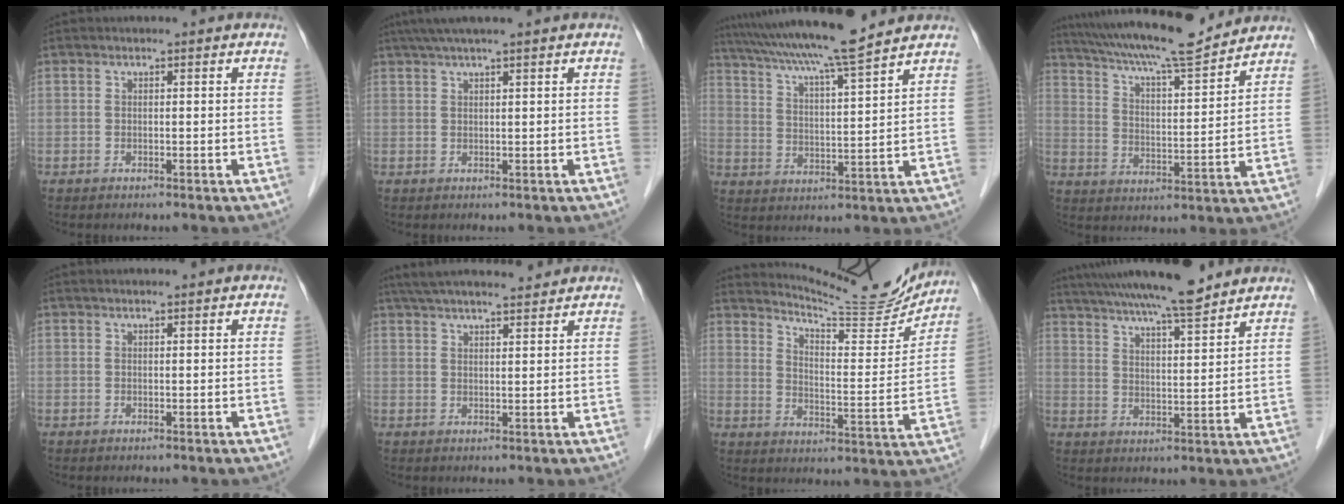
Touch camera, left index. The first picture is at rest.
{"total": 5.3, "force": [4.2, -0.6, 3.3], "torque": [-0.053, 0.034, 0.072]}
{"total": 15.2, "force": [13.2, -0.7, 7.5], "torque": [-0.135, 0.011, 0.204]}
{"total": 16.9, "force": [15.3, 1.1, 7.2], "torque": [-0.129, 0.009, 0.236]}
{"total": 0.6, "force": [0.5, 0.0, 0.3], "torque": [-0.005, 0.008, 0.009]}
{"total": 12.5, "force": [11.1, 1.7, 5.6], "torque": [-0.091, 0.034, 0.164]}
{"total": 14.5, "force": [14.3, 0.6, 2.3], "torque": [-0.041, -0.054, 0.191]}
{"total": 15.9, "force": [14.0, 0.7, 7.5], "torque": [-0.128, 0.018, 0.213]}